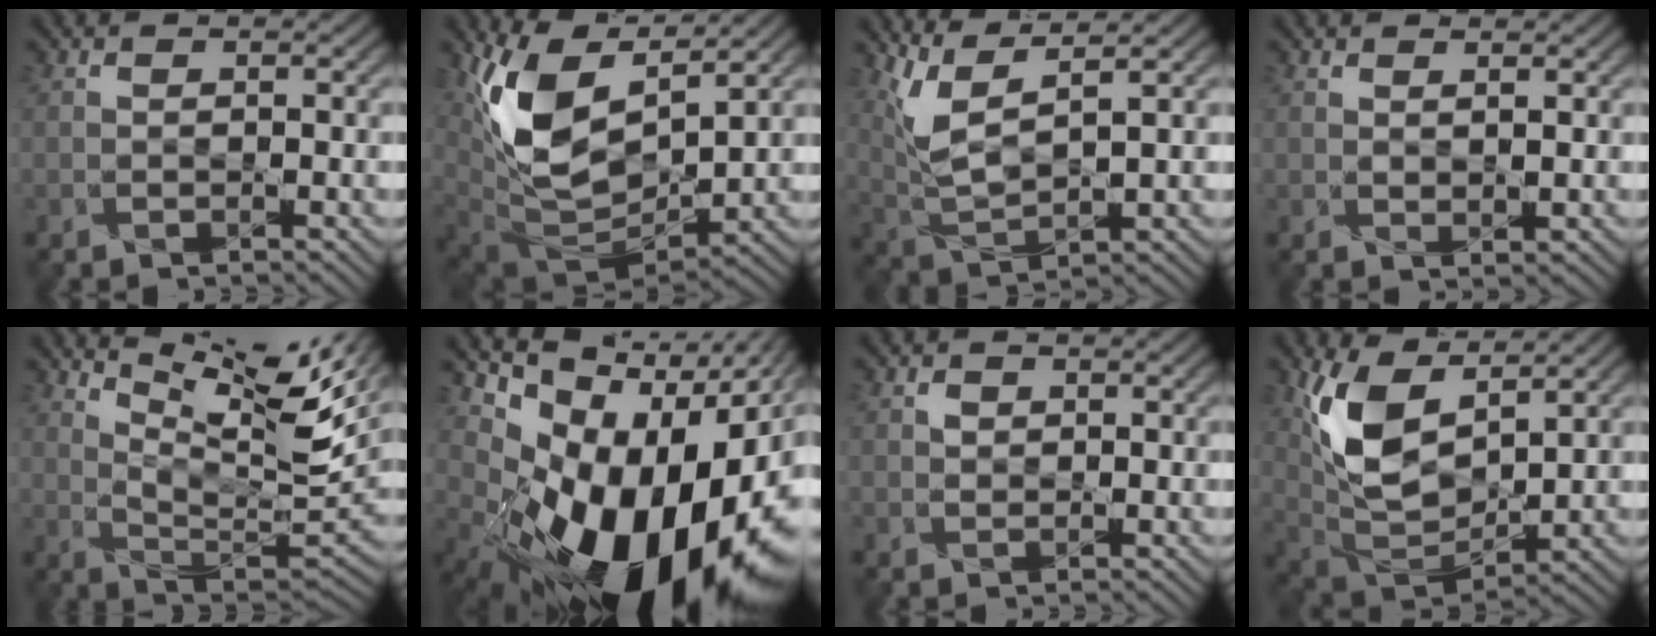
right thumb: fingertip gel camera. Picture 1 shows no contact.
{"total": 13.1, "force": [5.7, 6.5, 9.7], "torque": [-0.216, -0.001, 0.114]}
{"total": 6.7, "force": [4.2, 1.8, 4.9], "torque": [-0.118, 0.000, 0.094]}
{"total": 1.1, "force": [1.0, 0.2, 0.3], "torque": [-0.010, -0.002, 0.021]}
{"total": 13.8, "force": [8.1, 3.6, 10.6], "torque": [-0.186, -0.005, 0.145]}
{"total": 20.1, "force": [-3.5, 13.1, 14.9], "torque": [-0.211, -0.038, -0.037]}
{"total": 1.0, "force": [0.5, 0.9, 0.0], "torque": [-0.001, -0.004, 0.012]}
{"total": 10.4, "force": [5.2, 5.1, 7.4], "torque": [-0.174, -0.001, 0.109]}